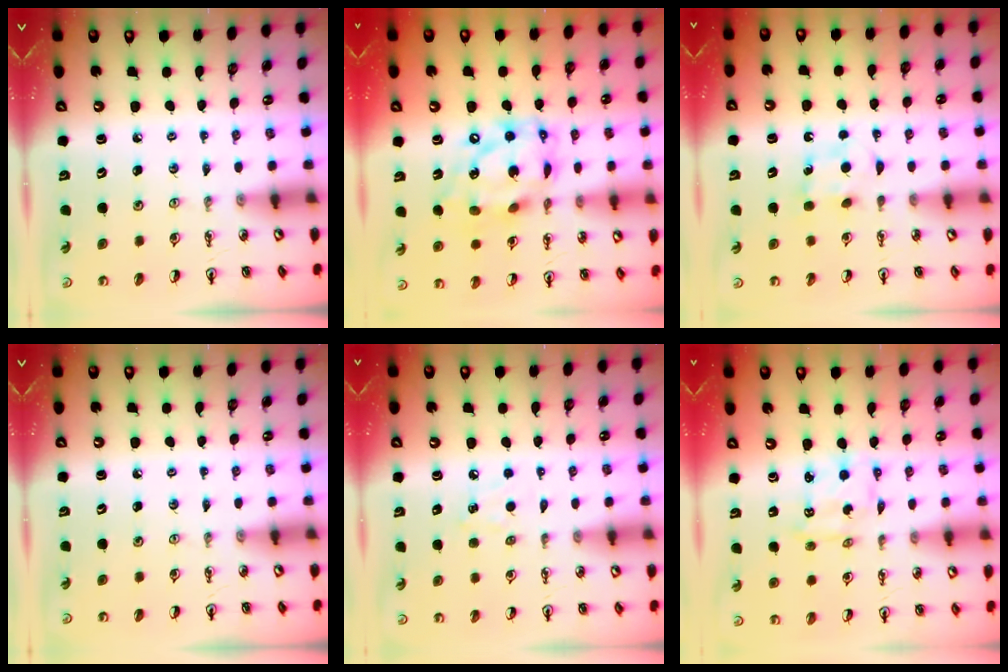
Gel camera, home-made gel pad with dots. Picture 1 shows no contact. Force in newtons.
{"total": 16.0, "press": 16.0, "slide": 1.4}
{"total": 5.3, "press": 5.2, "slide": 0.7}
{"total": 0.0}
{"total": 4.7, "press": 4.6, "slide": 0.7}
{"total": 2.4, "press": 2.4, "slide": 0.1}